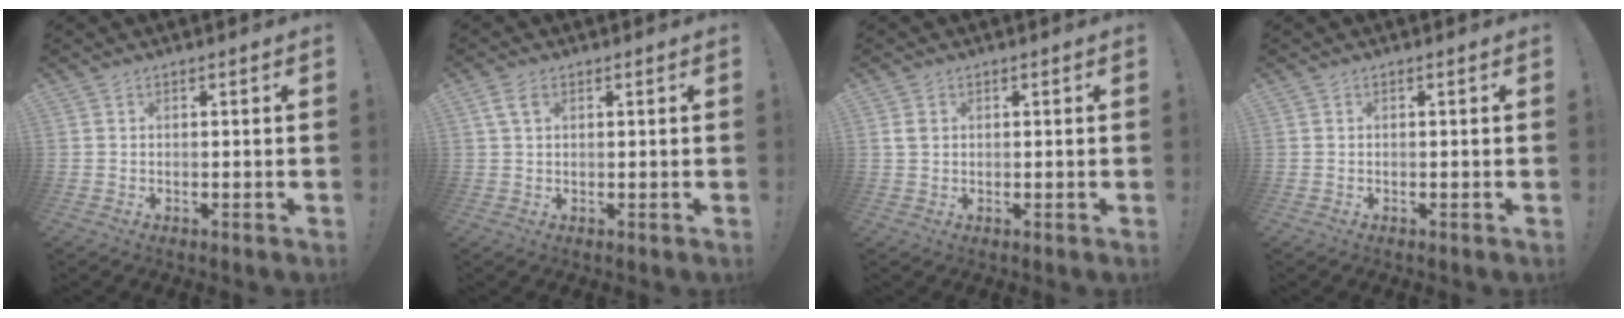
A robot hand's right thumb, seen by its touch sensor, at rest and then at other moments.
{"total": 3.9, "force": [1.7, 2.0, 2.9], "torque": [-0.055, 0.003, 0.032]}
{"total": 2.1, "force": [0.7, 1.6, 1.2], "torque": [-0.020, 0.003, 0.012]}
{"total": 0.0}